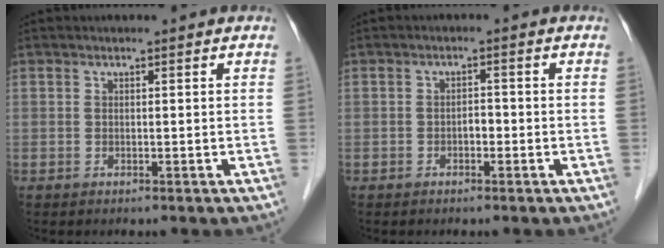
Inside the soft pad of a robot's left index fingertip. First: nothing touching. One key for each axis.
{"total": 1.4, "fx": -0.6, "fy": 0.8, "fz": 1.0, "tx": -0.013, "ty": 0.005, "tz": -0.012}